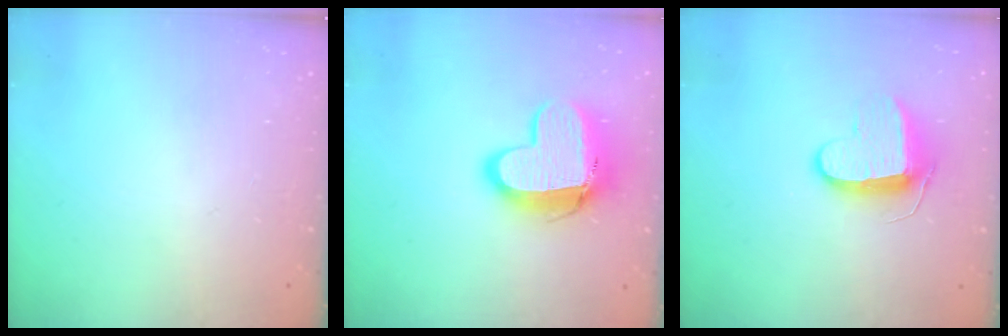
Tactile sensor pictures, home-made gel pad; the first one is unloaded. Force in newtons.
{"total": 14.1, "press": 14.1, "slide": 1.1}
{"total": 9.9, "press": 9.9, "slide": 0.1}